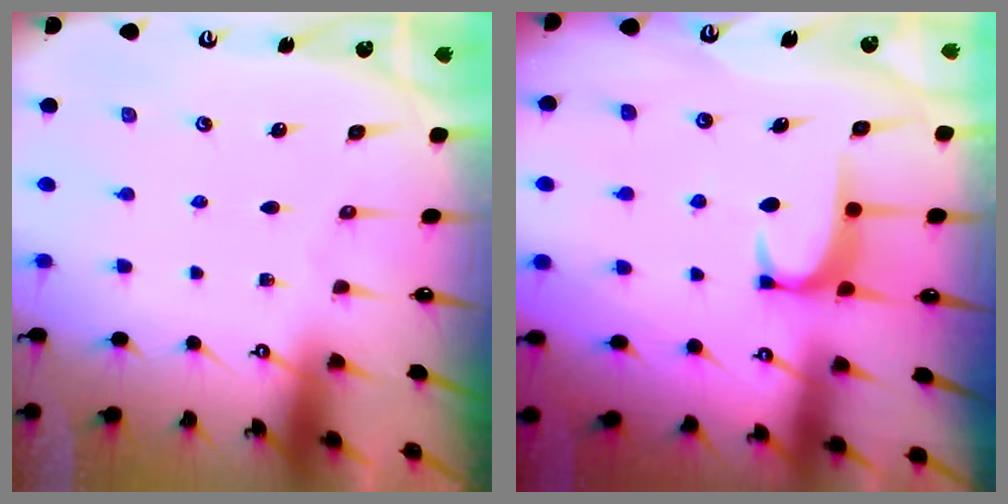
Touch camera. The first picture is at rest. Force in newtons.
{"total": 1.7, "press": 1.6, "slide": 0.5}